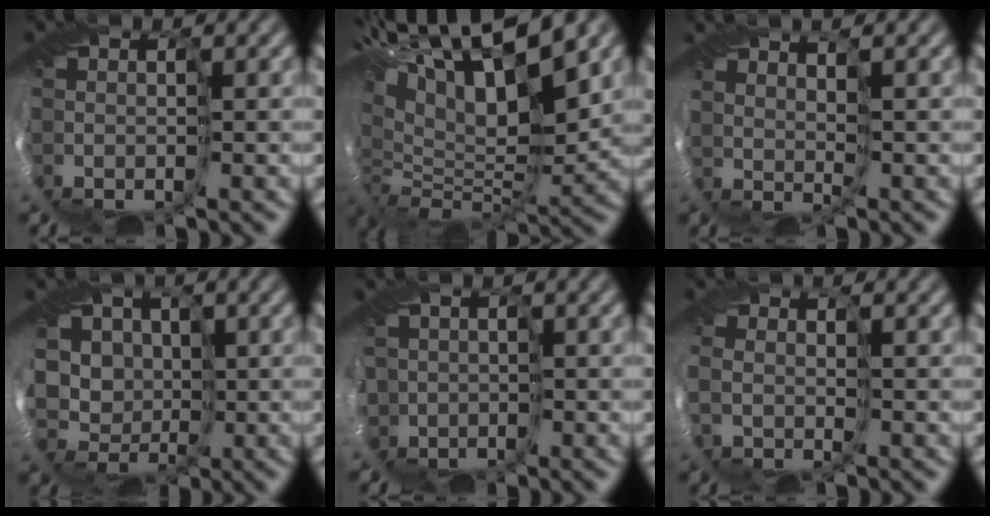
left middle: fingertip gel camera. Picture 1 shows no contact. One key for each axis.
{"total": 12.5, "fx": 6.7, "fy": 5.2, "fz": 9.2, "tx": -0.185, "ty": 0.025, "tz": 0.115}
{"total": 2.8, "fx": 2.4, "fy": -1.2, "fz": -0.8, "tx": 0.008, "ty": 0.003, "tz": 0.039}
{"total": 5.7, "fx": 3.1, "fy": 4.7, "fz": 0.8, "tx": -0.031, "ty": 0.015, "tz": 0.048}
{"total": 4.2, "fx": 0.0, "fy": 4.0, "fz": 1.2, "tx": -0.028, "ty": 0.000, "tz": -0.014}
{"total": 1.7, "fx": 1.4, "fy": -0.4, "fz": -1.0, "tx": 0.009, "ty": 0.007, "tz": 0.025}